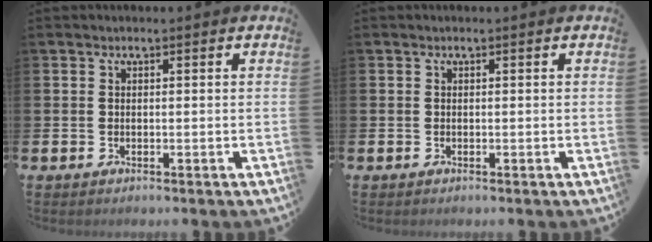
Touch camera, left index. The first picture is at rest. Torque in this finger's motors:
{"motor_torque": [-0.08, 0.02, -0.63, -0.21]}